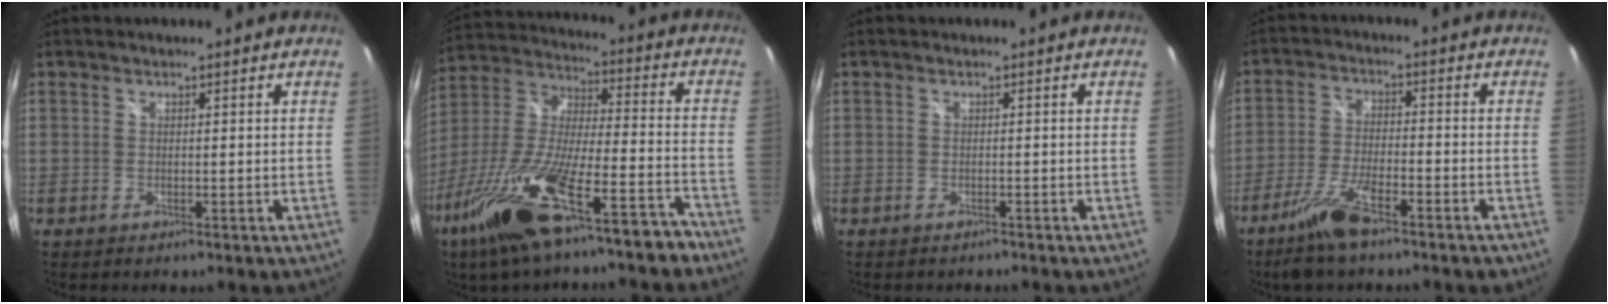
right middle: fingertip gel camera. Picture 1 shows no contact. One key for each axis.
{"total": 23.6, "fx": -16.0, "fy": 4.9, "fz": 16.8, "tx": -0.320, "ty": -0.038, "tz": -0.270}
{"total": 1.0, "fx": -0.9, "fy": 0.5, "fz": 0.2, "tx": -0.008, "ty": -0.001, "tz": -0.011}
{"total": 9.6, "fx": -6.8, "fy": 2.3, "fz": 6.3, "tx": -0.145, "ty": -0.013, "tz": -0.126}